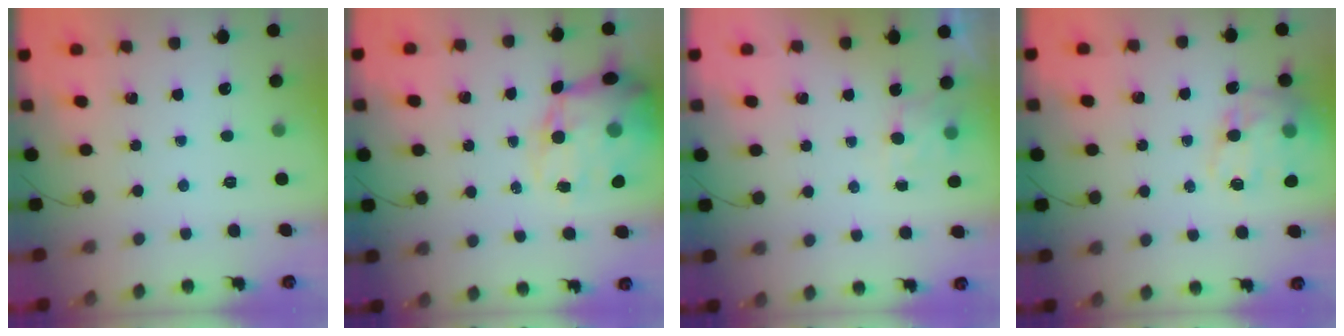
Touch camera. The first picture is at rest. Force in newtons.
{"total": 20.0, "press": 19.5, "slide": 4.6}
{"total": 5.5, "press": 5.4, "slide": 1.2}
{"total": 16.8, "press": 16.4, "slide": 3.6}